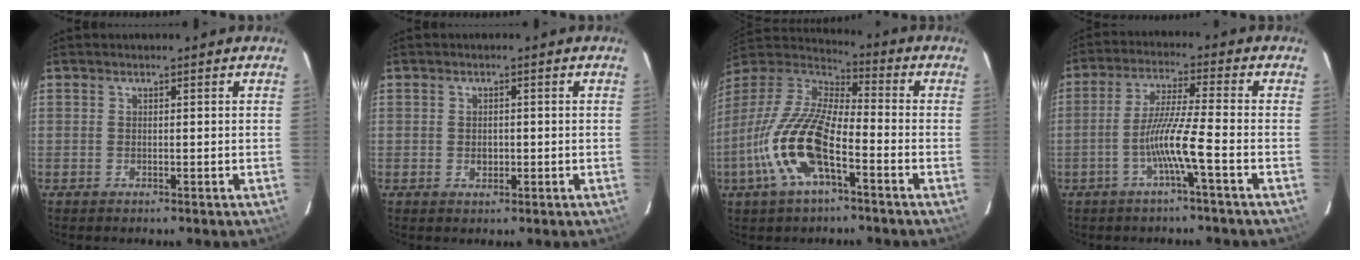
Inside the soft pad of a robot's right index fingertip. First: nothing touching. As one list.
[{"total": 1.9, "force": [-0.3, 1.6, 1.0], "torque": [-0.016, 0.002, -0.003]}, {"total": 17.4, "force": [-7.1, 6.0, 14.7], "torque": [-0.302, -0.018, -0.145]}, {"total": 7.7, "force": [-3.3, -1.2, 6.9], "torque": [-0.143, 0.002, -0.064]}]